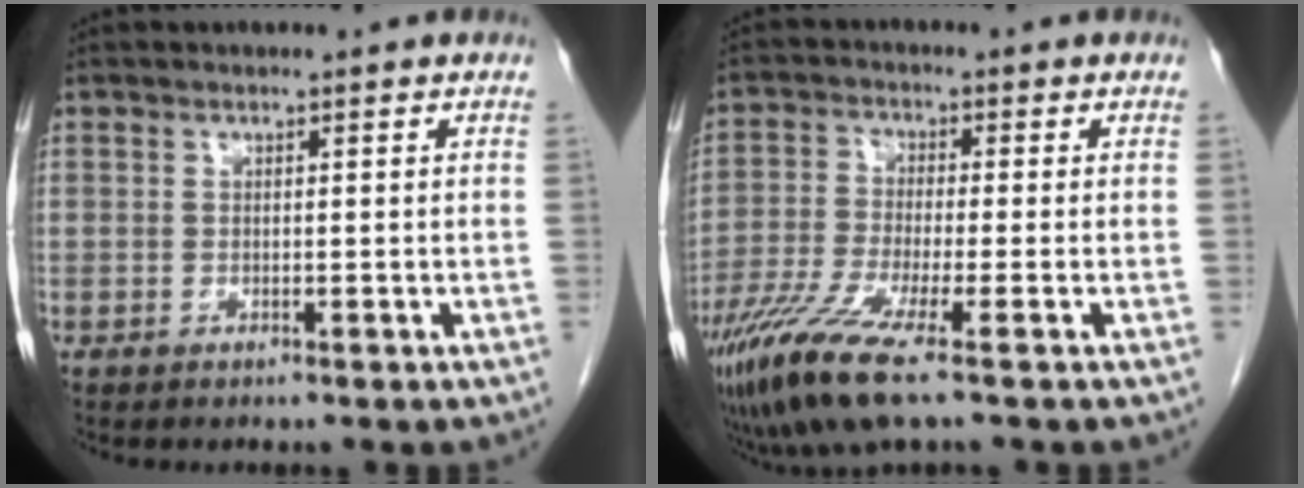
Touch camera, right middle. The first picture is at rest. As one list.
[{"total": 9.7, "force": [-5.7, 0.5, 7.8], "torque": [-0.166, -0.030, -0.111]}]